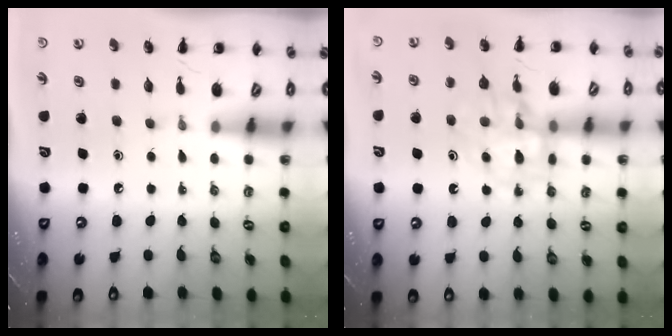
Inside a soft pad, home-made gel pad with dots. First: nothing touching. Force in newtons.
{"total": 13.9, "press": 13.7, "slide": 2.5}